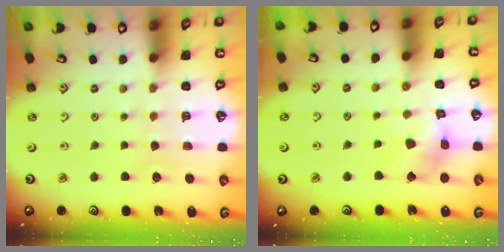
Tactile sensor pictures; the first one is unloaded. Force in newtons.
{"total": 9.4, "press": 9.3, "slide": 1.0}